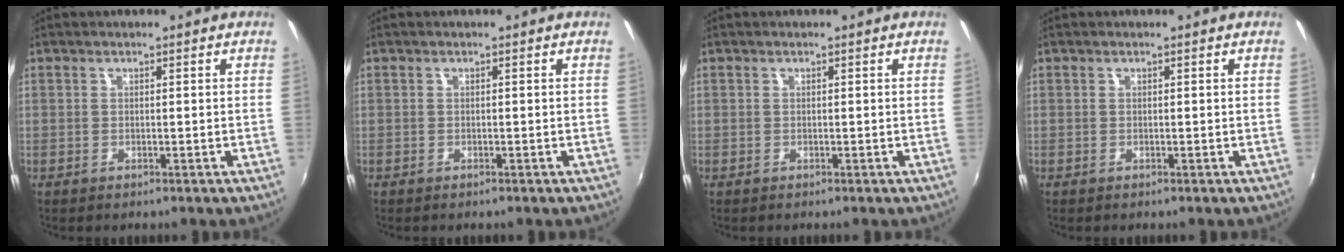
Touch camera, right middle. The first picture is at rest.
{"total": 0.0}
{"total": 0.0}
{"total": 0.0}